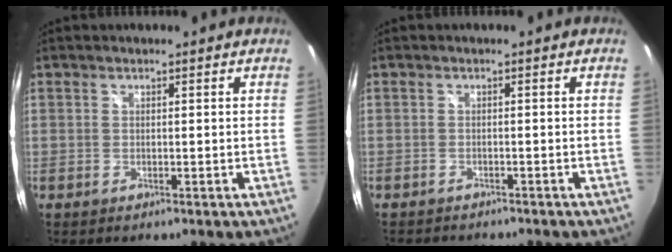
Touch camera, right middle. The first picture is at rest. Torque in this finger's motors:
{"motor_torque": [1.07, -1.07, 0.07, 0.07]}